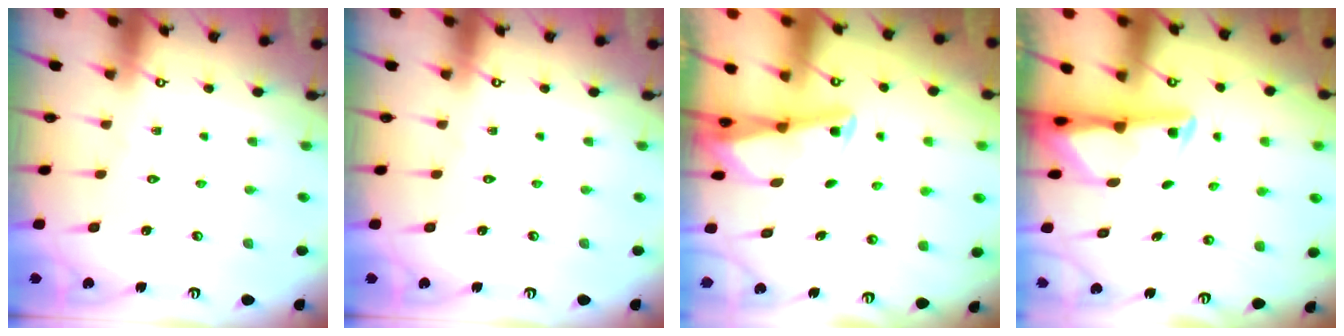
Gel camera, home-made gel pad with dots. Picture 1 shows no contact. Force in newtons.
{"total": 0.0}
{"total": 2.2, "press": 2.2, "slide": 0.3}
{"total": 2.8, "press": 2.7, "slide": 0.7}